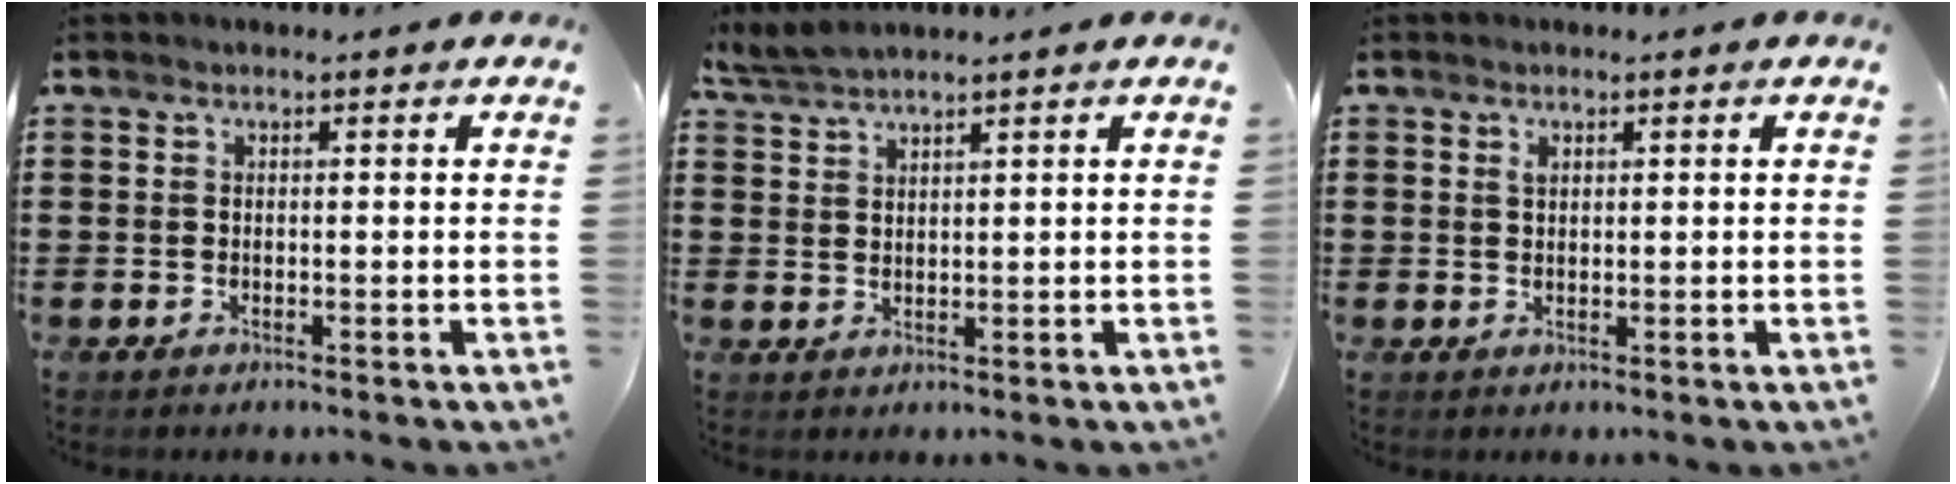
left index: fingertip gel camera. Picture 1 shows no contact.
{"total": 2.4, "force": [2.3, -0.4, 0.4], "torque": [-0.016, -0.002, 0.044]}
{"total": 0.9, "force": [0.6, 0.5, 0.6], "torque": [-0.014, 0.002, 0.011]}